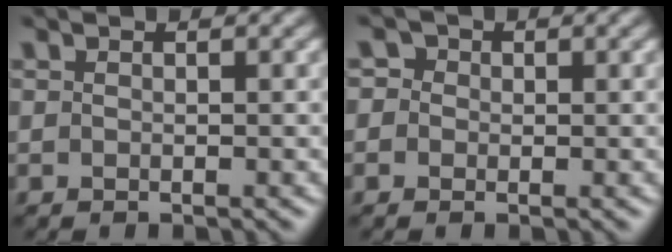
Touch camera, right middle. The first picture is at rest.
{"total": 1.9, "force": [0.4, 1.7, 0.7], "torque": [-0.007, 0.003, -0.009]}